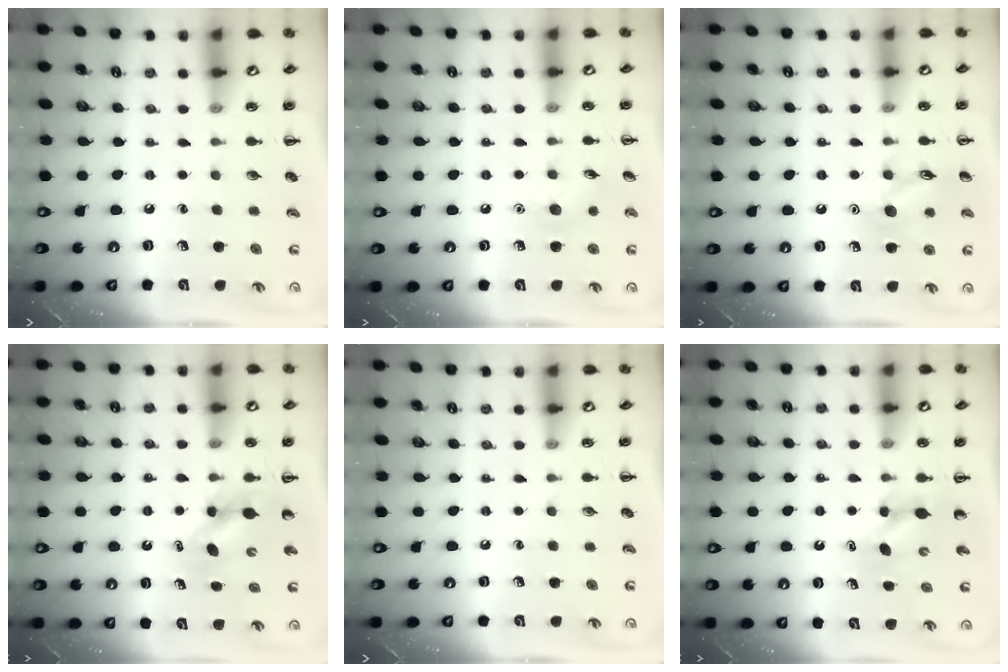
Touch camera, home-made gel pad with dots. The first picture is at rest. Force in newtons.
{"total": 5.8, "press": 5.6, "slide": 1.6}
{"total": 10.3, "press": 10.3, "slide": 0.6}
{"total": 5.2, "press": 5.1, "slide": 0.5}
{"total": 0.0}
{"total": 4.2, "press": 4.2, "slide": 0.3}